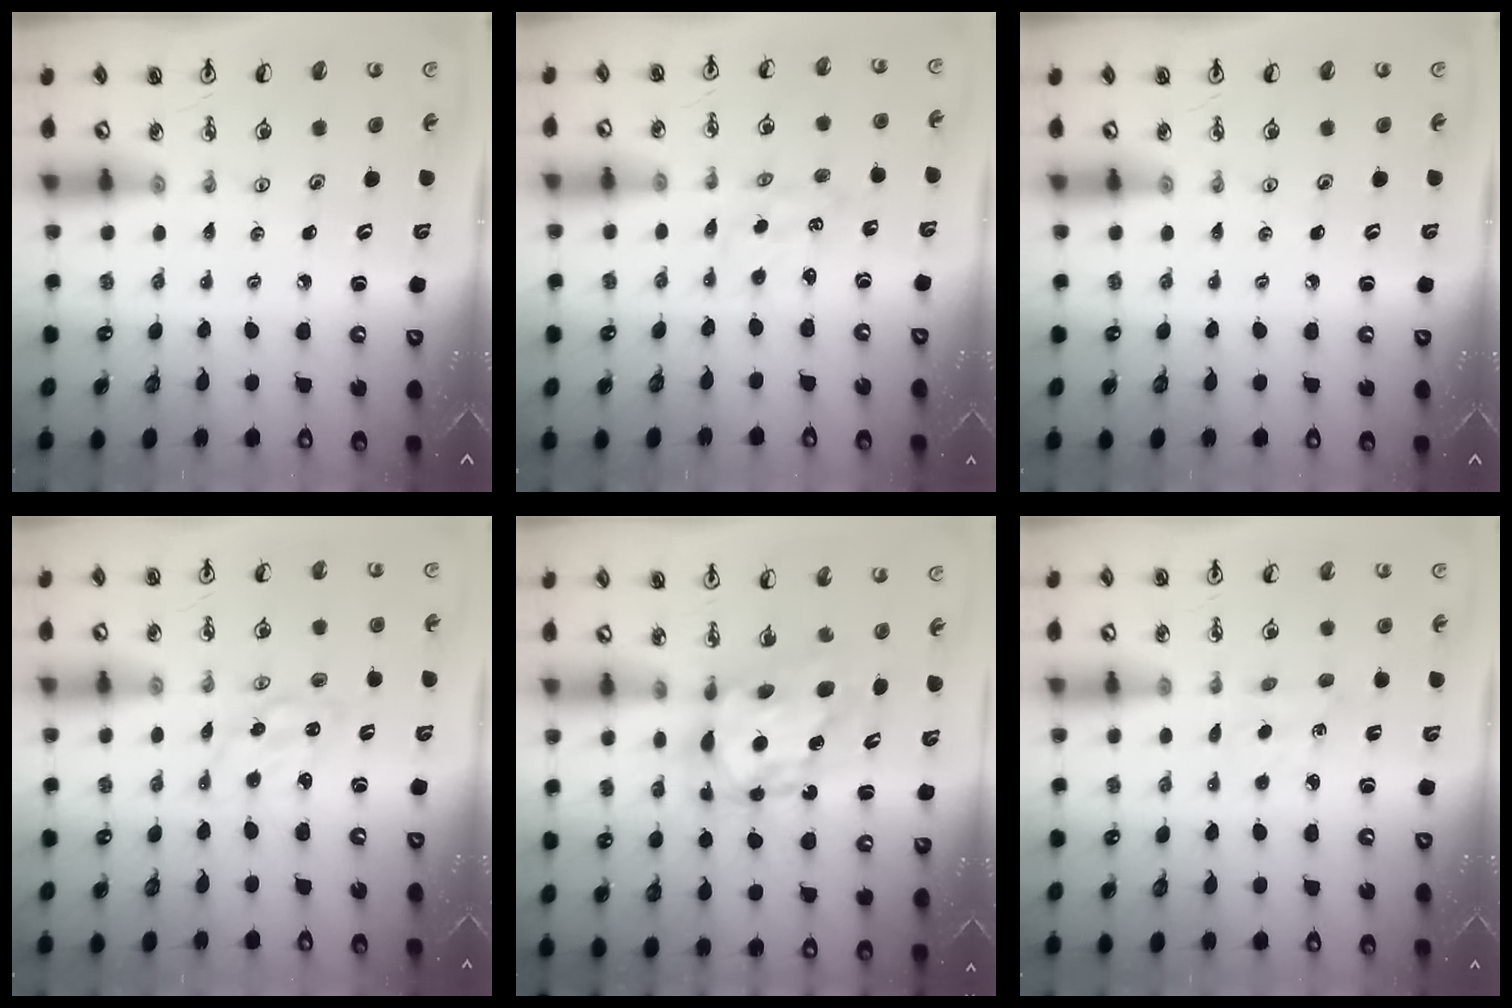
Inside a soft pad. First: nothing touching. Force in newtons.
{"total": 0.9, "press": 0.7, "slide": 0.6}
{"total": 0.0}
{"total": 1.6, "press": 1.6, "slide": 0.3}
{"total": 9.2, "press": 9.2, "slide": 0.7}
{"total": 2.2, "press": 2.2, "slide": 0.3}